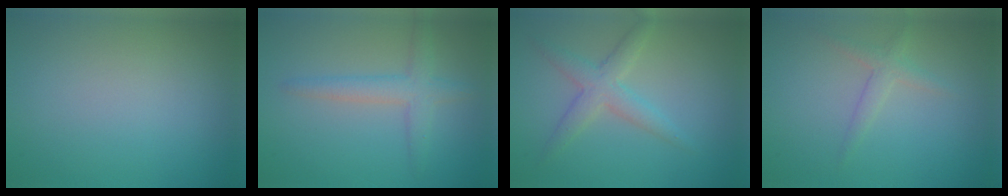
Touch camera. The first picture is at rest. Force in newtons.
{"total": 2.9, "press": 2.9, "slide": 0.2}
{"total": 3.0, "press": 3.0, "slide": 0.1}
{"total": 1.7, "press": 1.7, "slide": 0.1}